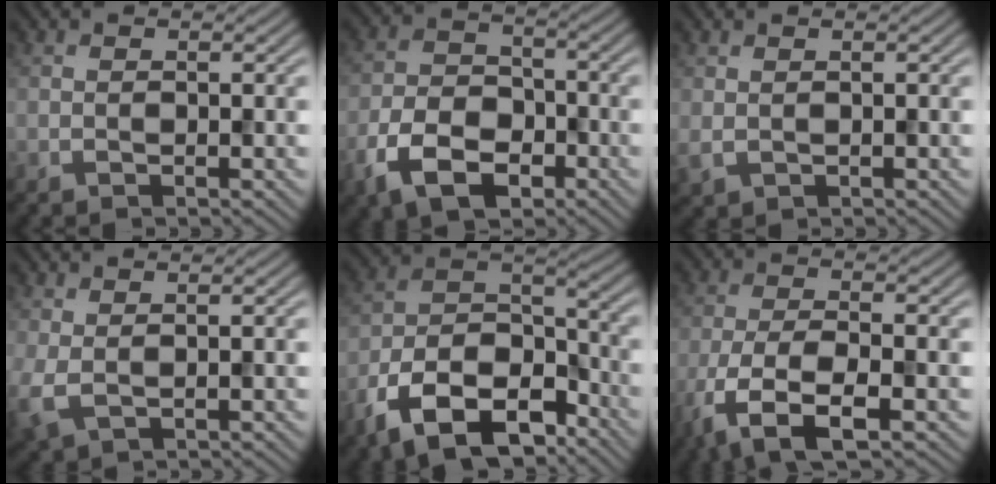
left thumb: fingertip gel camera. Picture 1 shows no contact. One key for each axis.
{"total": 9.5, "fx": -5.0, "fy": 5.9, "fz": 5.5, "tx": -0.126, "ty": -0.012, "tz": -0.105}
{"total": 1.2, "fx": 0.3, "fy": 0.9, "fz": 0.7, "tx": -0.022, "ty": -0.004, "tz": 0.010}
{"total": 2.9, "fx": 0.5, "fy": 1.6, "fz": 2.3, "tx": -0.071, "ty": -0.006, "tz": 0.009}
{"total": 14.3, "fx": -9.4, "fy": 7.2, "fz": 7.9, "tx": -0.173, "ty": -0.028, "tz": -0.181}
{"total": 7.7, "fx": -4.1, "fy": 2.6, "fz": 6.0, "tx": -0.130, "ty": -0.010, "tz": -0.088}